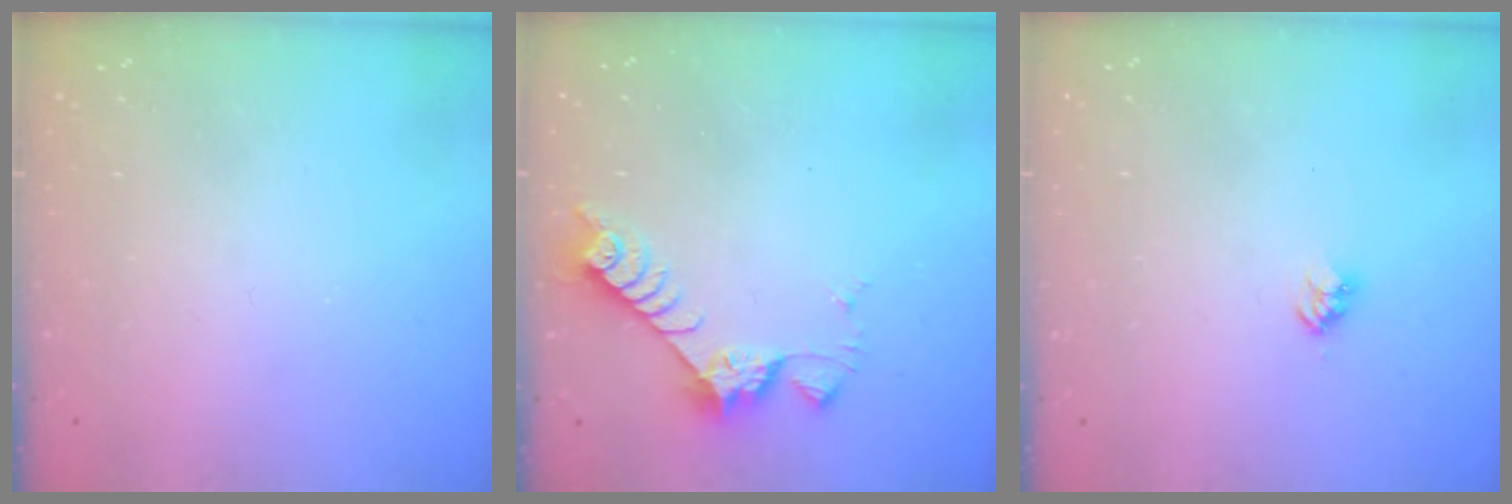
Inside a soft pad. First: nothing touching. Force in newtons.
{"total": 7.0, "press": 7.0, "slide": 0.5}
{"total": 2.8, "press": 2.8, "slide": 0.4}